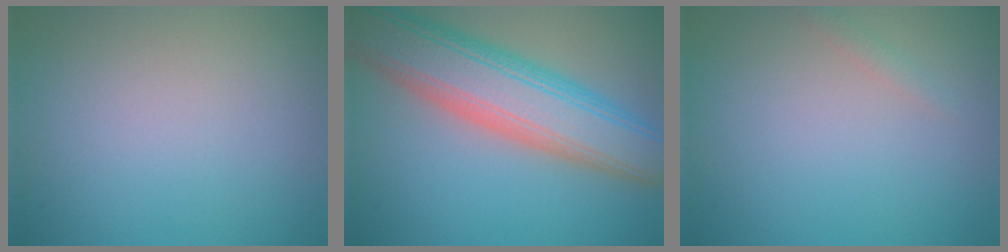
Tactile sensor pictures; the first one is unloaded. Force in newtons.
{"total": 9.8, "press": 9.8, "slide": 0.4}
{"total": 0.7, "press": 0.7, "slide": 0.0}